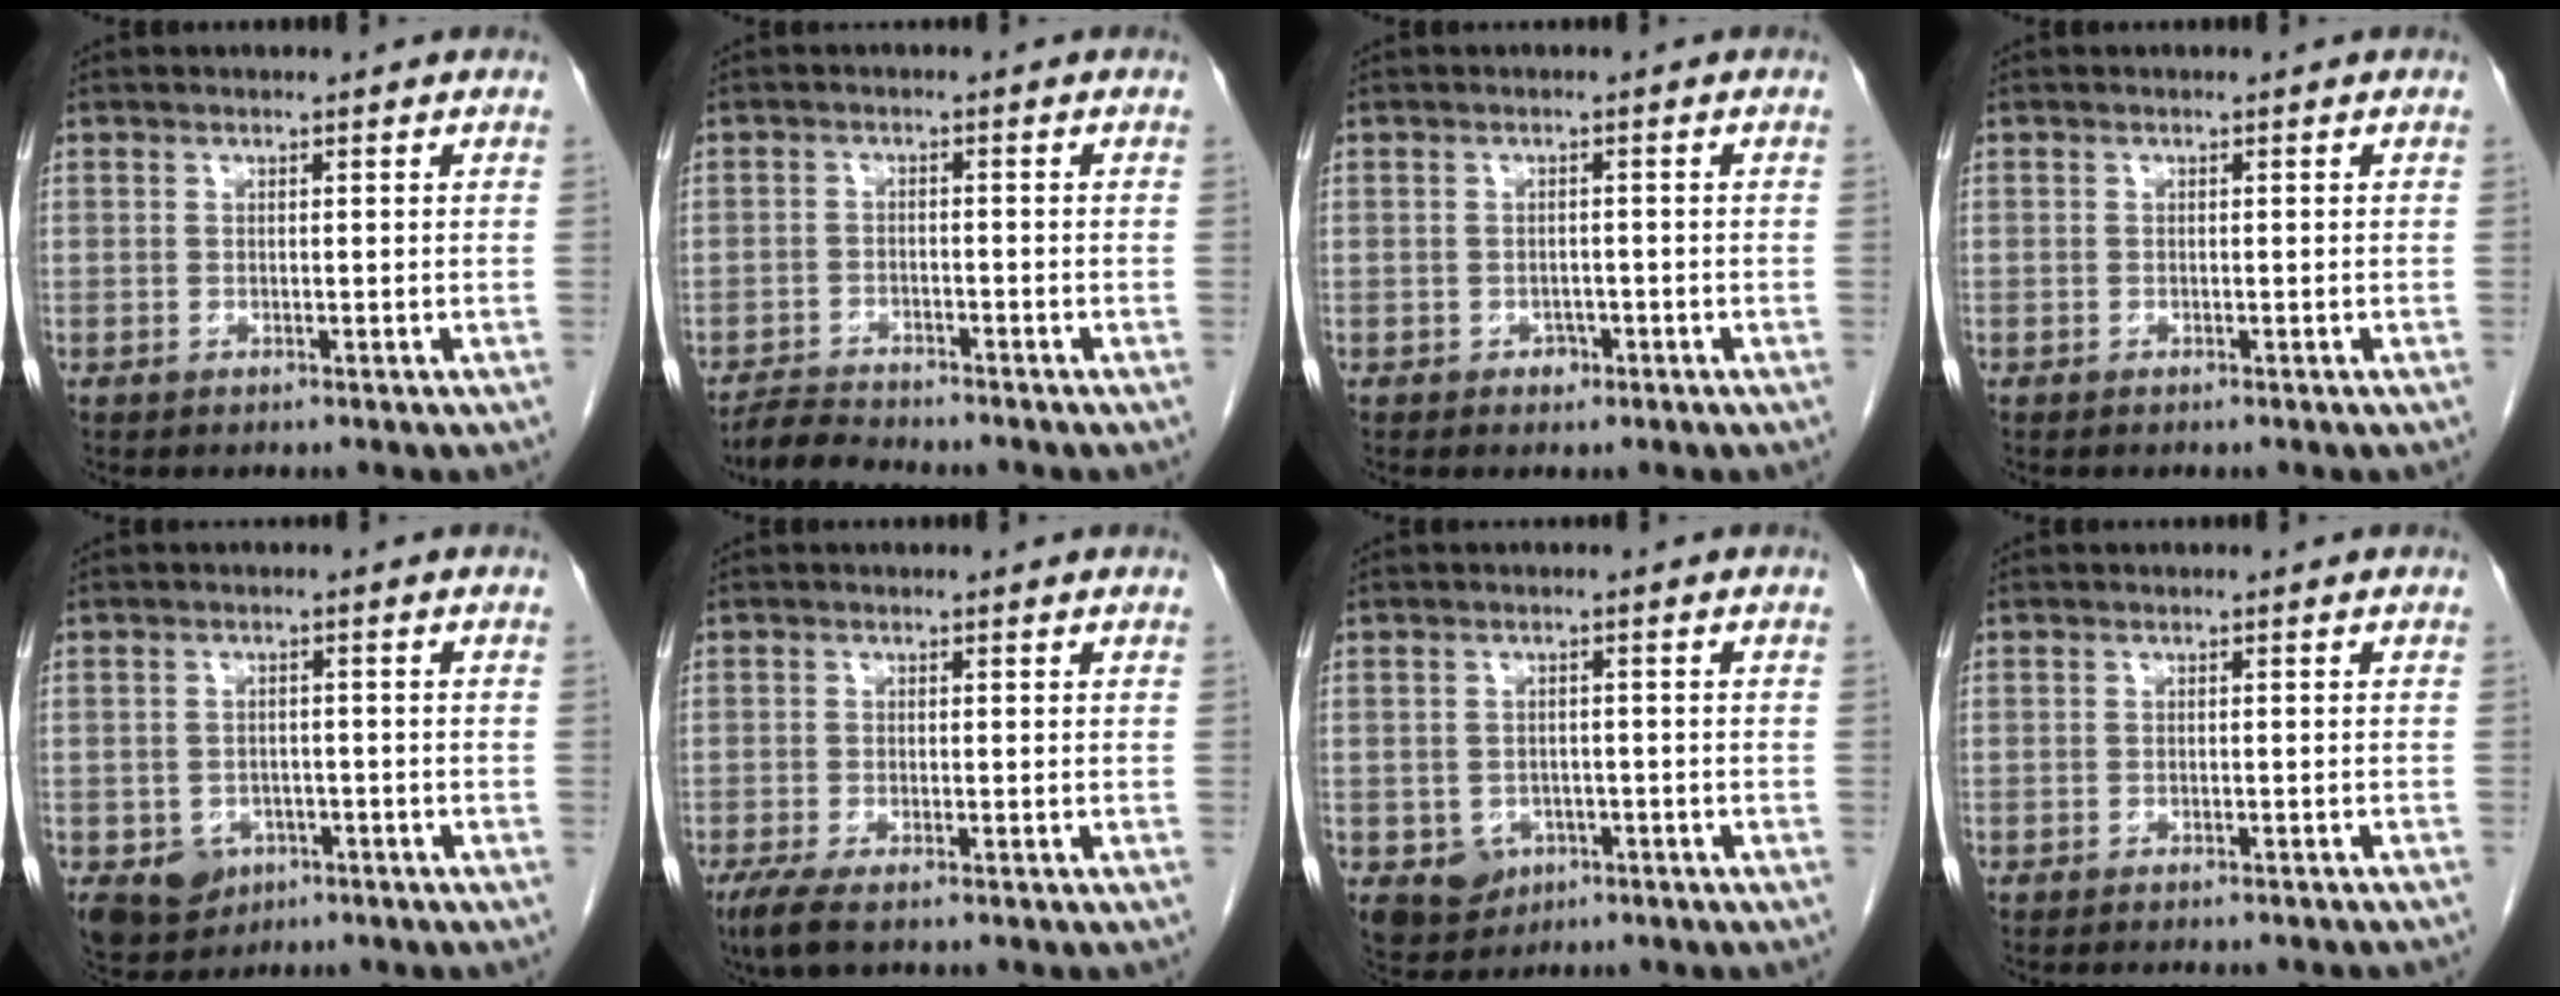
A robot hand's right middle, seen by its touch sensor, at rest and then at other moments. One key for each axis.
{"total": 3.5, "fx": -3.5, "fy": 0.1, "fz": 0.2, "tx": -0.006, "ty": -0.016, "tz": -0.064}
{"total": 1.5, "fx": -0.8, "fy": 1.1, "fz": 0.6, "tx": -0.008, "ty": 0.004, "tz": -0.008}
{"total": 0.0}
{"total": 8.5, "fx": -4.0, "fy": 6.9, "fz": 3.0, "tx": -0.073, "ty": 0.002, "tz": -0.052}
{"total": 4.0, "fx": -2.7, "fy": 0.9, "fz": 2.8, "tx": -0.060, "ty": -0.013, "tz": -0.045}
{"total": 5.3, "fx": -2.3, "fy": 4.4, "fz": 1.6, "tx": -0.028, "ty": 0.001, "tz": -0.026}
{"total": 8.3, "fx": -7.5, "fy": 1.6, "fz": 3.1, "tx": -0.032, "ty": -0.008, "tz": -0.081}